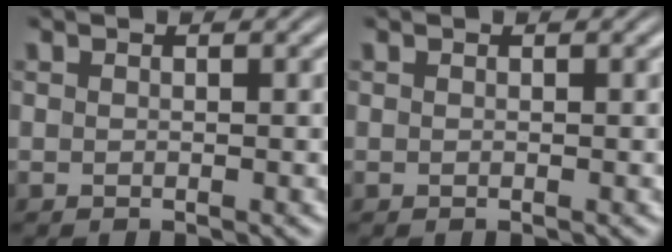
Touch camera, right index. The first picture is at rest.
{"total": 0.0}